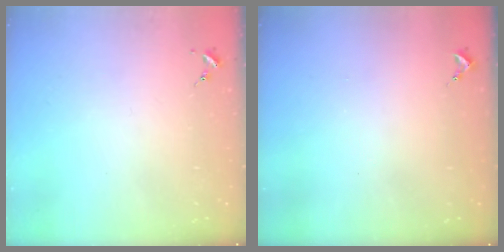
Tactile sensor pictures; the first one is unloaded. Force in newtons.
{"total": 0.7, "press": 0.7, "slide": 0.1}